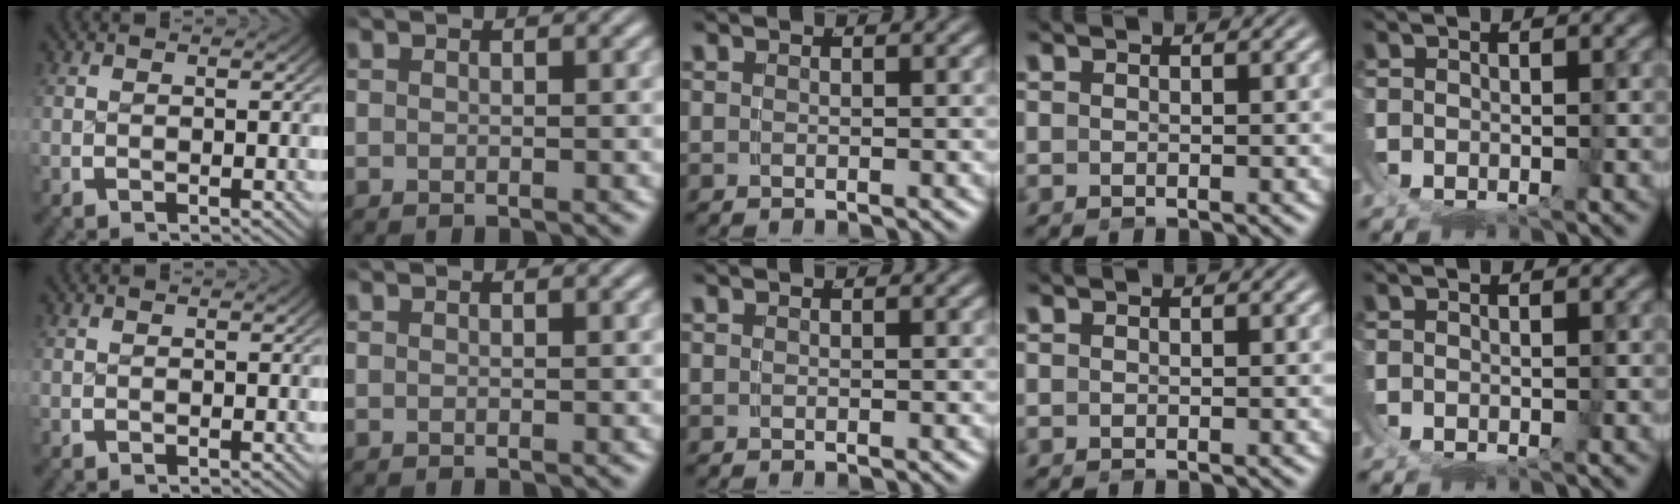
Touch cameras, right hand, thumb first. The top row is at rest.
{}